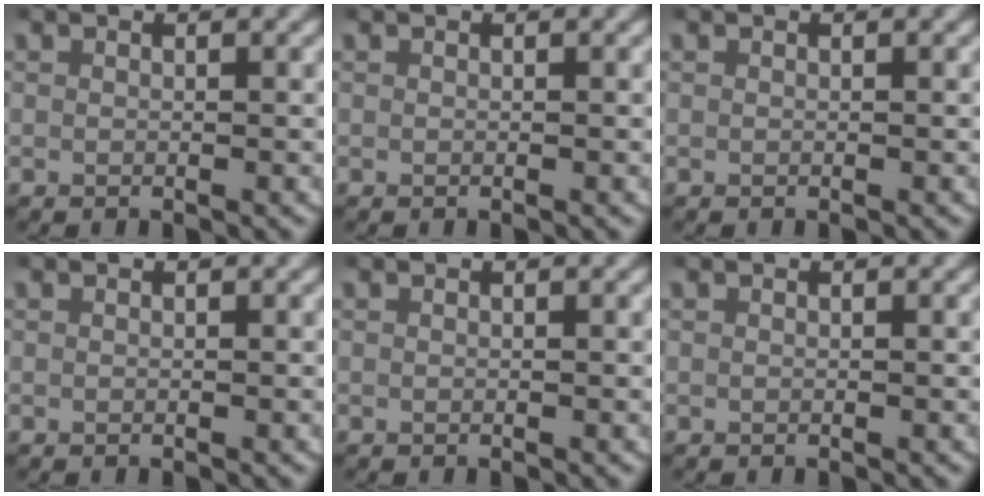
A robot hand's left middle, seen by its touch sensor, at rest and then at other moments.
{"total": 0.0}
{"total": 0.0}
{"total": 0.0}
{"total": 0.0}
{"total": 0.0}